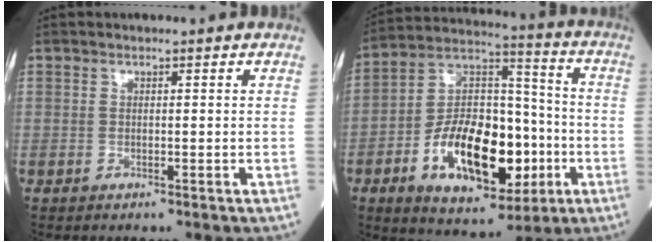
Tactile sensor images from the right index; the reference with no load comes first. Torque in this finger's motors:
{"motor_torque": [1.41, -0.67, 1.05, 0.21]}